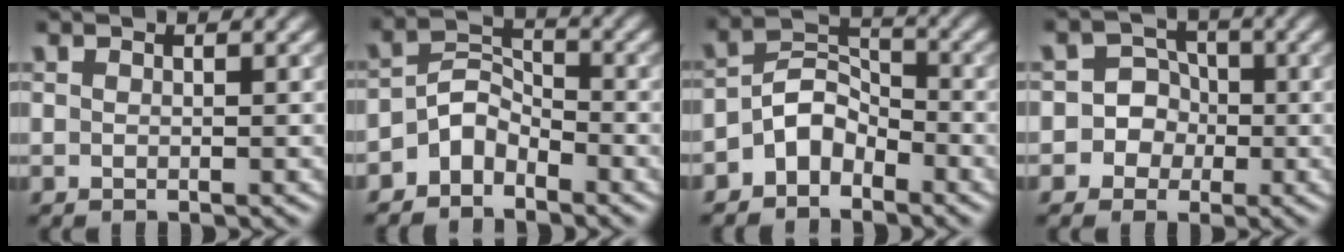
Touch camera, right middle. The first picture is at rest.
{"total": 3.2, "force": [-2.4, 1.8, 1.2], "torque": [-0.020, 0.013, -0.054]}
{"total": 3.7, "force": [-2.5, 2.2, 1.6], "torque": [-0.025, 0.013, -0.055]}
{"total": 5.7, "force": [-1.3, 5.5, 0.9], "torque": [0.013, 0.025, -0.052]}